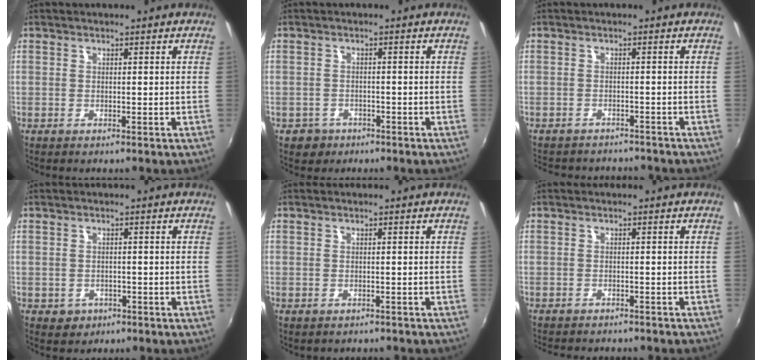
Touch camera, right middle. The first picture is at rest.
{"total": 3.7, "force": [-2.0, 3.0, 0.7], "torque": [-0.027, 0.001, -0.028]}
{"total": 9.1, "force": [-8.2, 3.0, 2.7], "torque": [-0.068, -0.018, -0.116]}
{"total": 3.1, "force": [-1.2, 2.7, 1.0], "torque": [-0.026, -0.001, -0.011]}
{"total": 1.7, "force": [-1.3, 0.8, 0.6], "torque": [-0.016, -0.008, -0.016]}
{"total": 5.9, "force": [-5.3, 1.4, 2.1], "torque": [-0.052, -0.015, -0.074]}